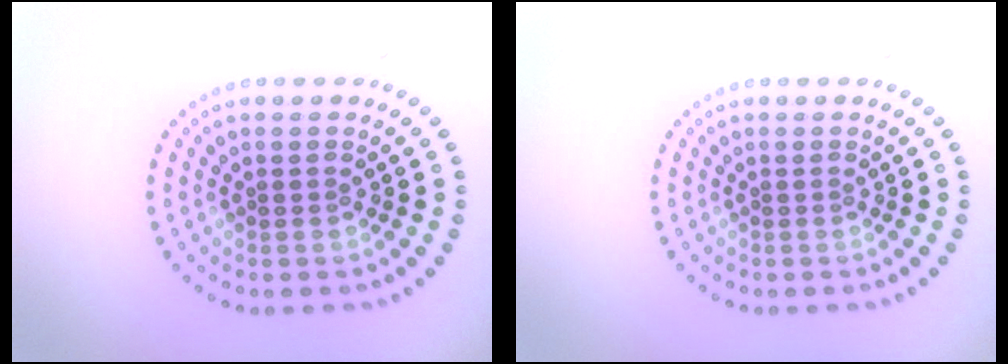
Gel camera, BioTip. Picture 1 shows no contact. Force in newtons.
{"total": 0.0}